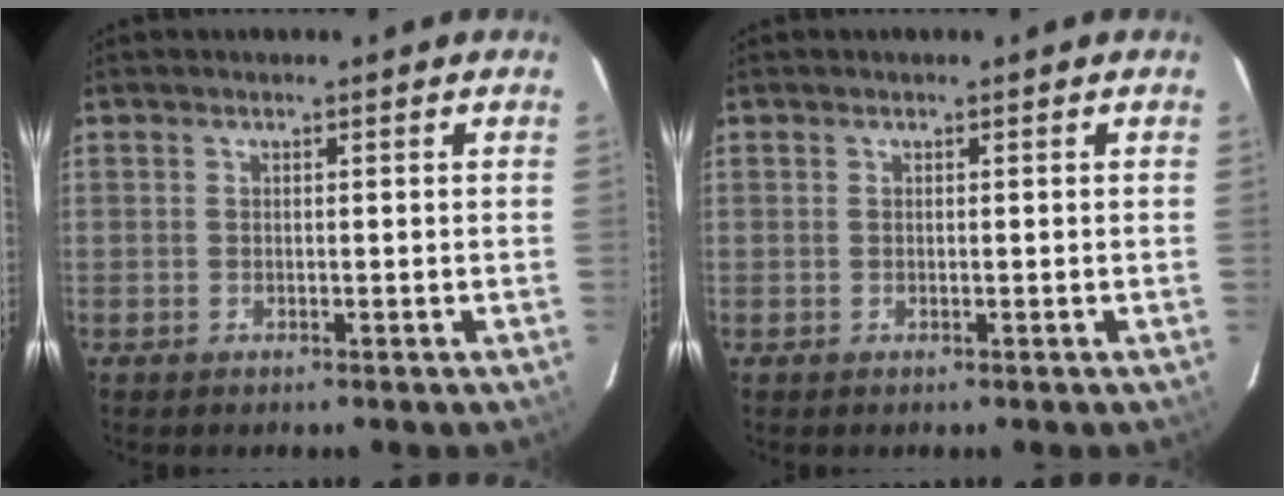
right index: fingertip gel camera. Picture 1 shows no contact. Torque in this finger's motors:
{"motor_torque": [0.04, 0.04, 0.00, 0.00]}